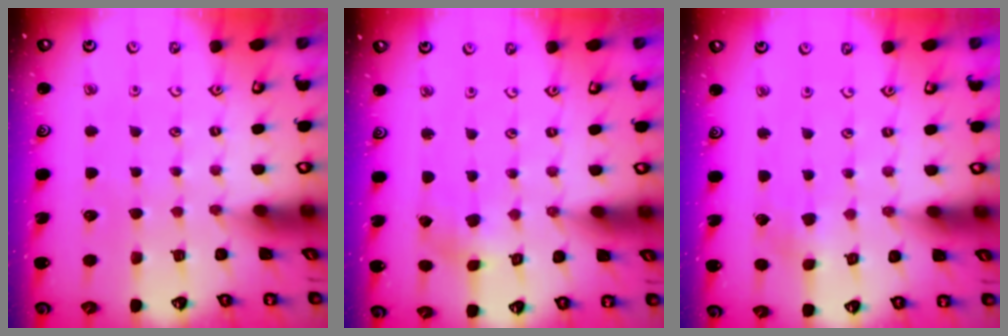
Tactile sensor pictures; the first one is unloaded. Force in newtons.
{"total": 1.4, "press": 1.4, "slide": 0.2}
{"total": 2.8, "press": 2.7, "slide": 0.5}